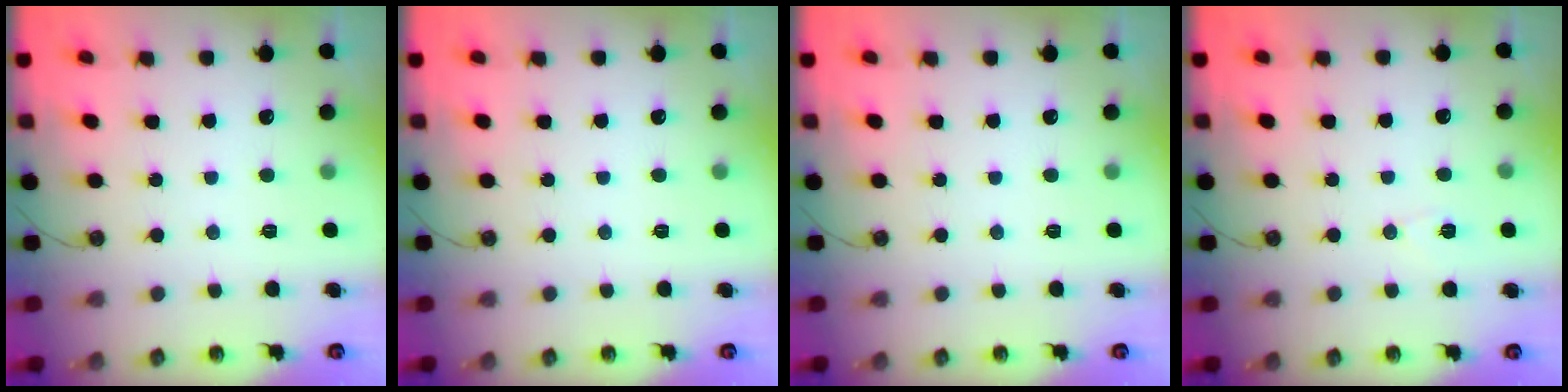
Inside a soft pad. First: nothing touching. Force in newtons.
{"total": 0.0}
{"total": 0.0}
{"total": 5.9, "press": 5.8, "slide": 1.0}